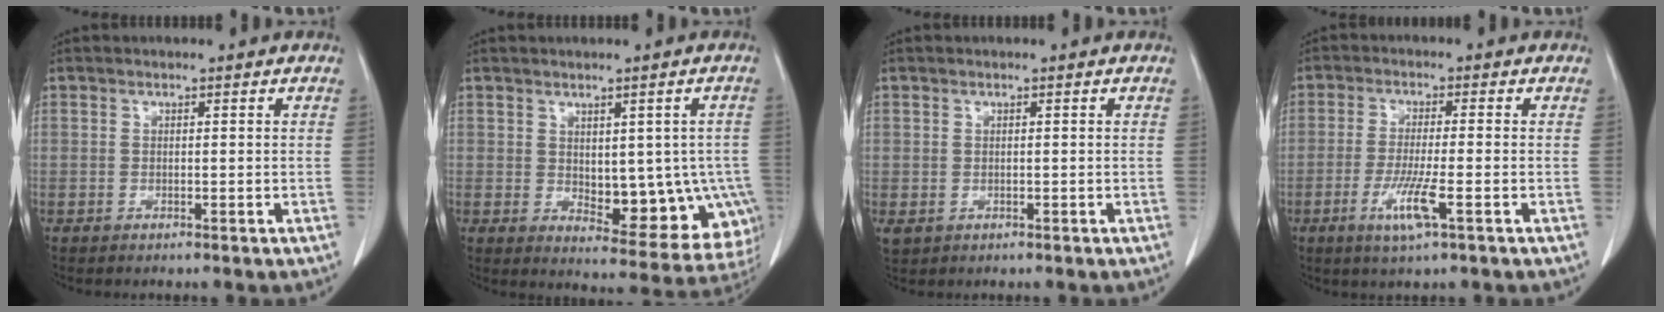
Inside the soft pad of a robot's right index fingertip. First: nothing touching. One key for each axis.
{"total": 12.8, "fx": -2.0, "fy": 6.9, "fz": 10.6, "tx": -0.102, "ty": 0.004, "tz": -0.009}
{"total": 1.5, "fx": -0.2, "fy": 1.4, "fz": 0.5, "tx": -0.011, "ty": 0.001, "tz": 0.004}
{"total": 6.3, "fx": -2.6, "fy": -0.1, "fz": 5.7, "tx": -0.113, "ty": -0.016, "tz": -0.049}